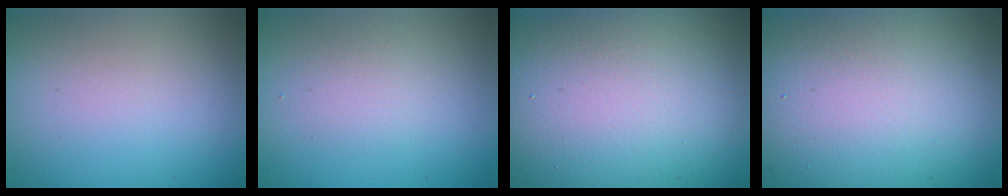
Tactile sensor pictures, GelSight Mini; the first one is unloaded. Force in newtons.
{"total": 1.5, "press": 1.5, "slide": 0.1}
{"total": 24.9, "press": 24.9, "slide": 0.8}
{"total": 21.1, "press": 21.1, "slide": 0.7}